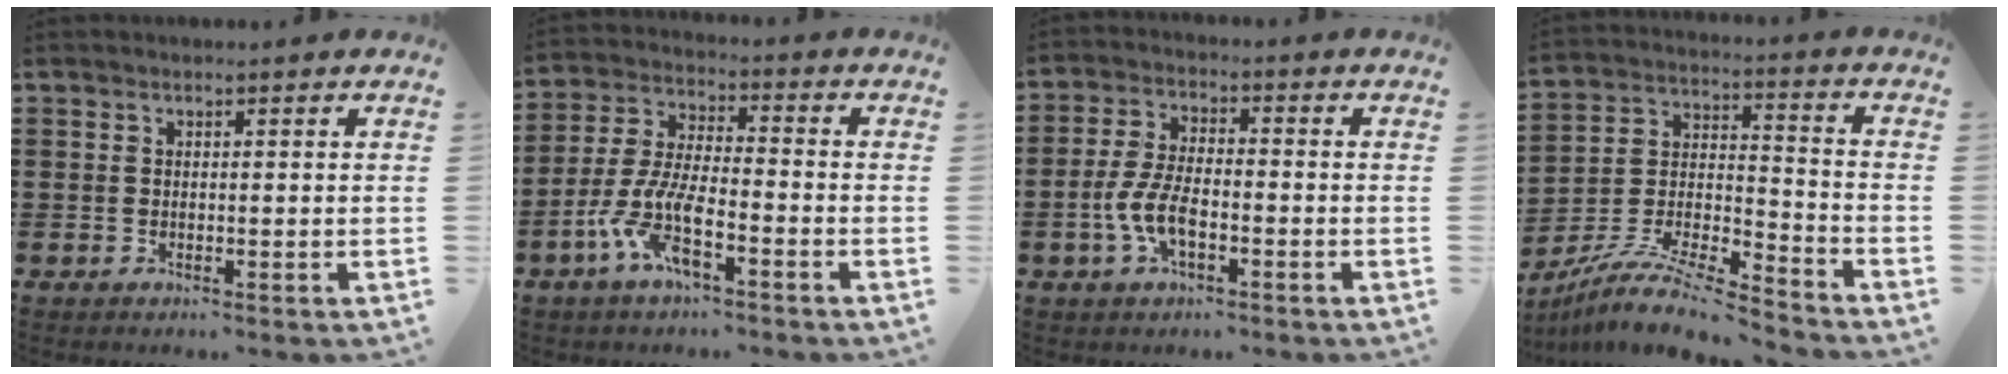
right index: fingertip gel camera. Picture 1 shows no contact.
{"total": 8.1, "force": [-4.9, 2.0, 6.1], "torque": [-0.155, -0.011, -0.101]}
{"total": 6.4, "force": [-2.4, 2.5, 5.4], "torque": [-0.133, -0.009, -0.052]}
{"total": 10.3, "force": [-9.4, 0.7, 4.0], "torque": [-0.077, 0.006, -0.189]}